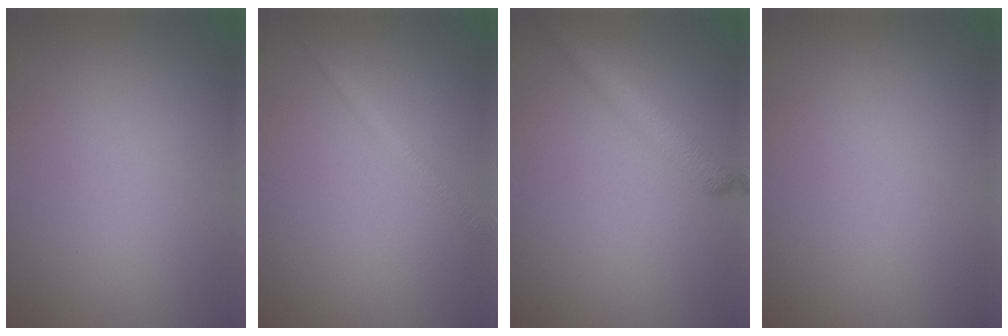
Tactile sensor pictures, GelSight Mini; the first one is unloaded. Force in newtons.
{"total": 1.4, "press": 1.4, "slide": 0.1}
{"total": 2.5, "press": 2.5, "slide": 0.1}
{"total": 0.0}